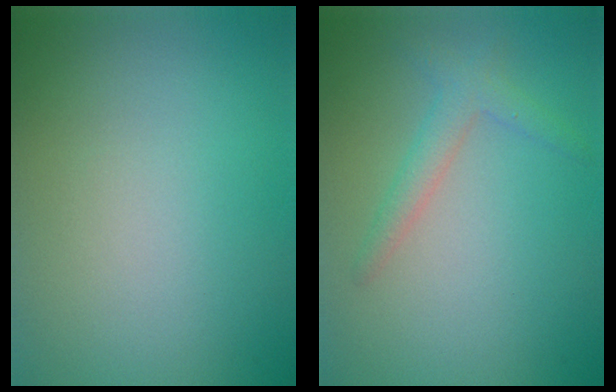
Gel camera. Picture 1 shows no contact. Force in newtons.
{"total": 2.0, "press": 2.0, "slide": 0.1}